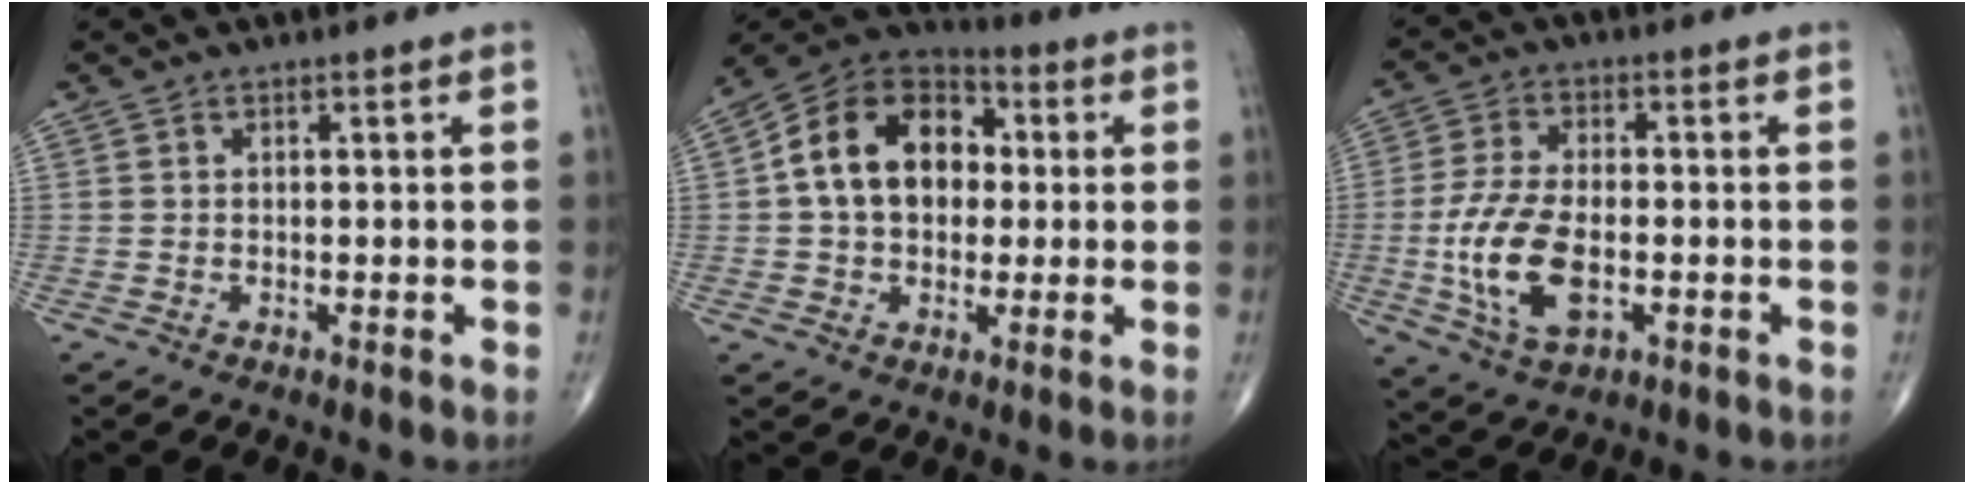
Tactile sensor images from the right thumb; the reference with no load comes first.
{"total": 16.3, "force": [1.7, 11.7, 11.2], "torque": [-0.155, 0.028, 0.018]}
{"total": 12.6, "force": [-2.4, 6.6, 10.5], "torque": [-0.214, 0.004, -0.040]}